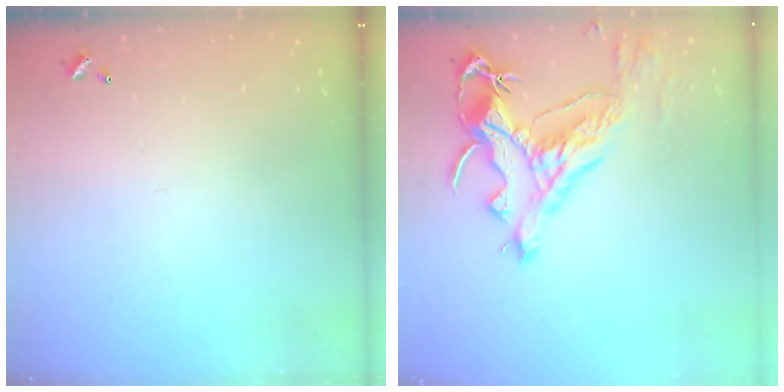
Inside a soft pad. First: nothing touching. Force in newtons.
{"total": 5.8, "press": 5.5, "slide": 1.6}